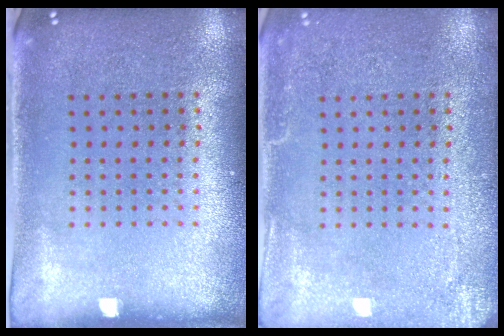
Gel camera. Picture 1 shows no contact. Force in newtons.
{"total": 2.8, "press": 2.8, "slide": 0.3}